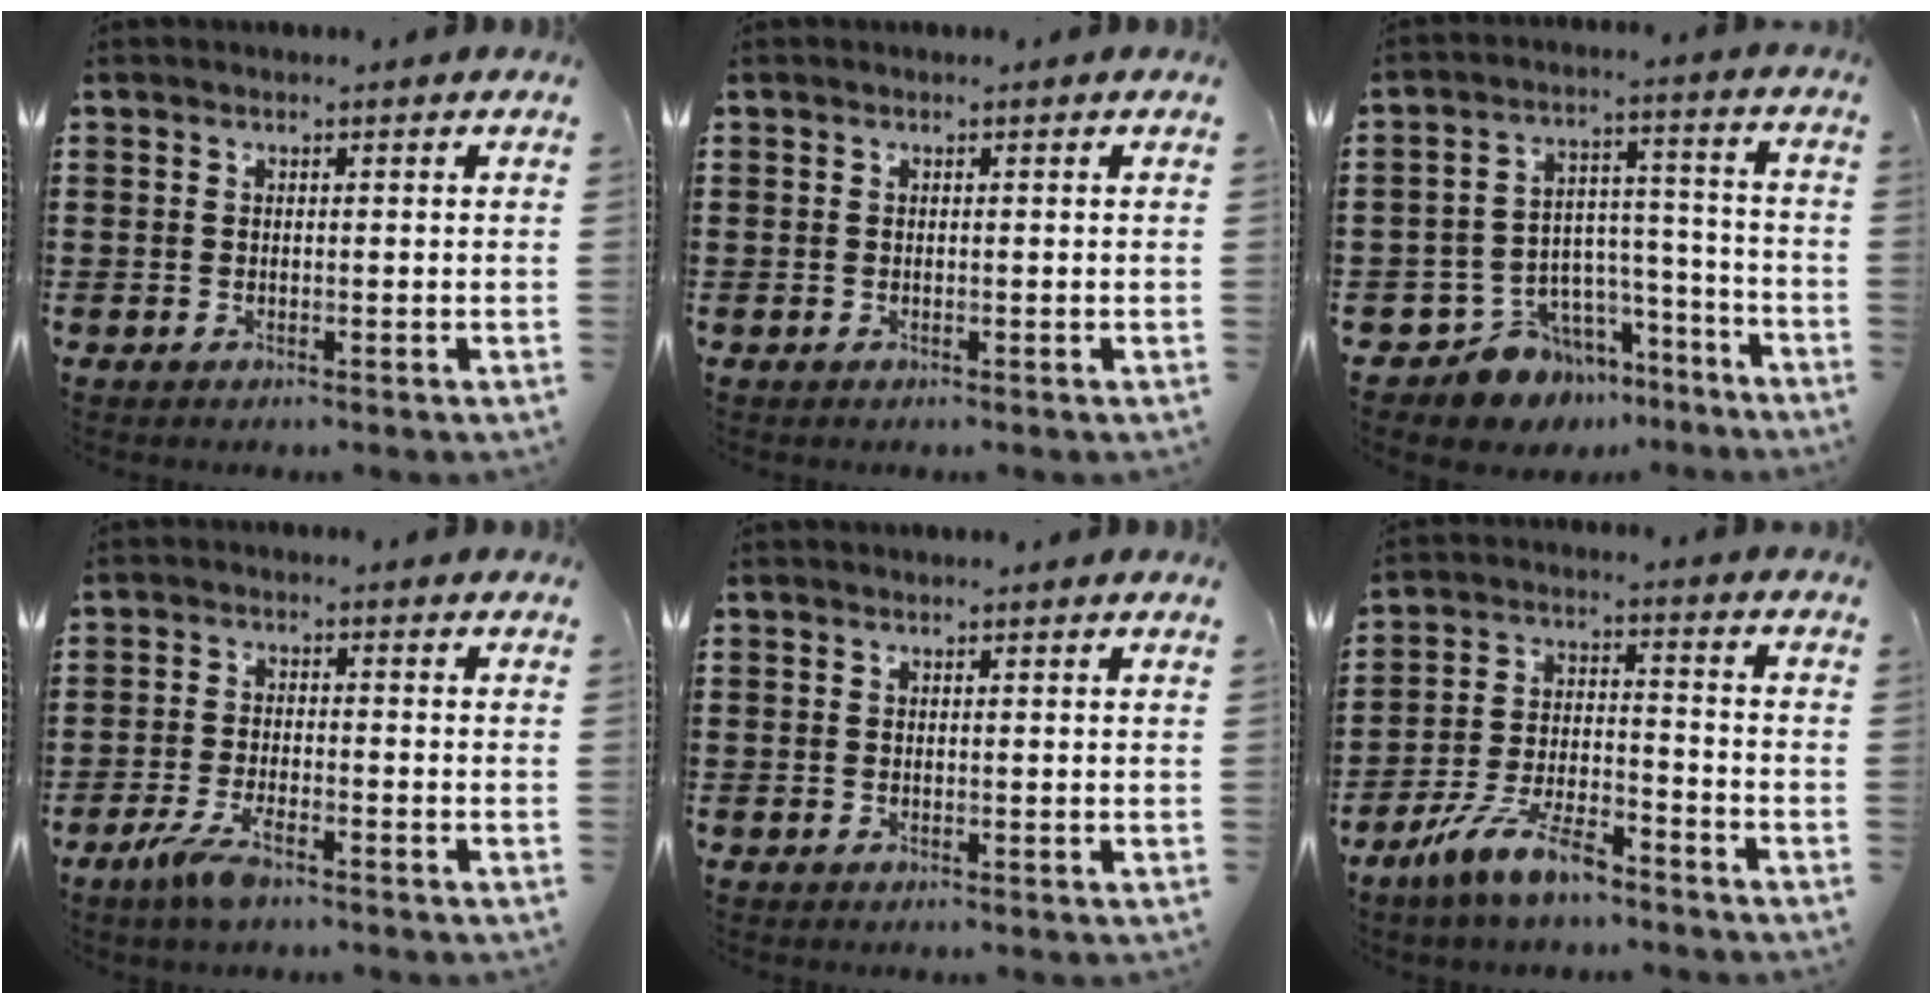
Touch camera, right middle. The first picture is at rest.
{"total": 0.0}
{"total": 8.3, "force": [-7.1, 4.4, 0.5], "torque": [-0.020, 0.015, -0.129]}
{"total": 4.5, "force": [-2.9, 1.0, 3.4], "torque": [-0.081, -0.008, -0.056]}
{"total": 0.0}
{"total": 9.1, "force": [-7.1, 2.0, 5.2], "torque": [-0.116, 0.004, -0.138]}